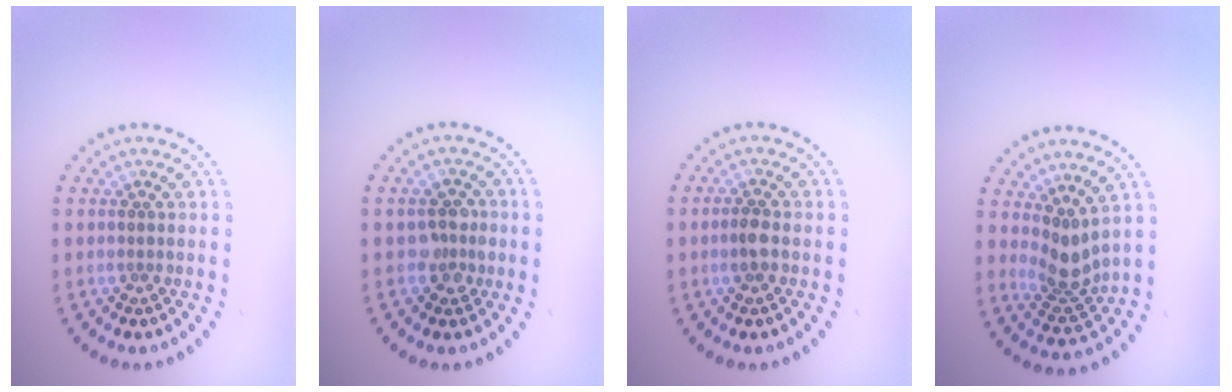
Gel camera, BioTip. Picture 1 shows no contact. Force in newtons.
{"total": 2.3, "press": 2.2, "slide": 0.6}
{"total": 1.5, "press": 1.5, "slide": 0.4}
{"total": 2.8, "press": 2.0, "slide": 2.0}